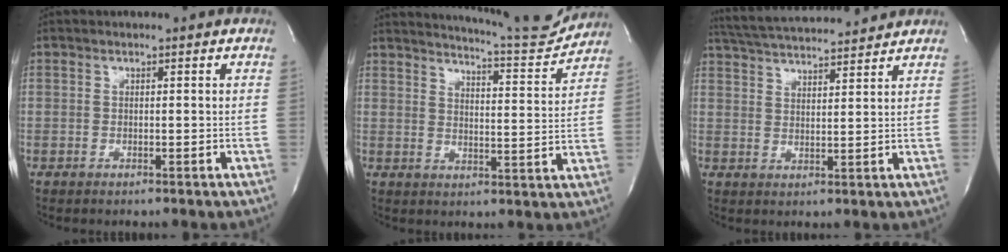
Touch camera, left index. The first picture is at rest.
{"total": 11.9, "force": [11.7, -0.3, 2.5], "torque": [-0.041, -0.035, 0.152]}
{"total": 13.6, "force": [12.7, 1.2, 4.7], "torque": [-0.093, 0.027, 0.197]}